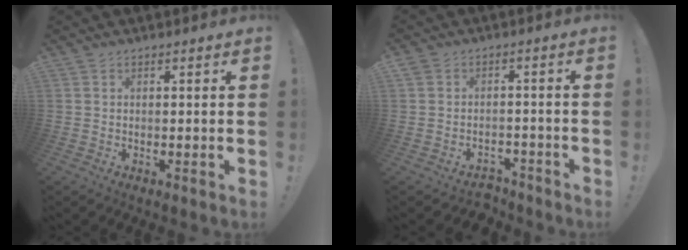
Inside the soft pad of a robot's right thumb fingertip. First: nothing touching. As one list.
[{"total": 4.0, "force": [-2.1, 3.3, 0.8], "torque": [-0.009, 0.015, -0.034]}]